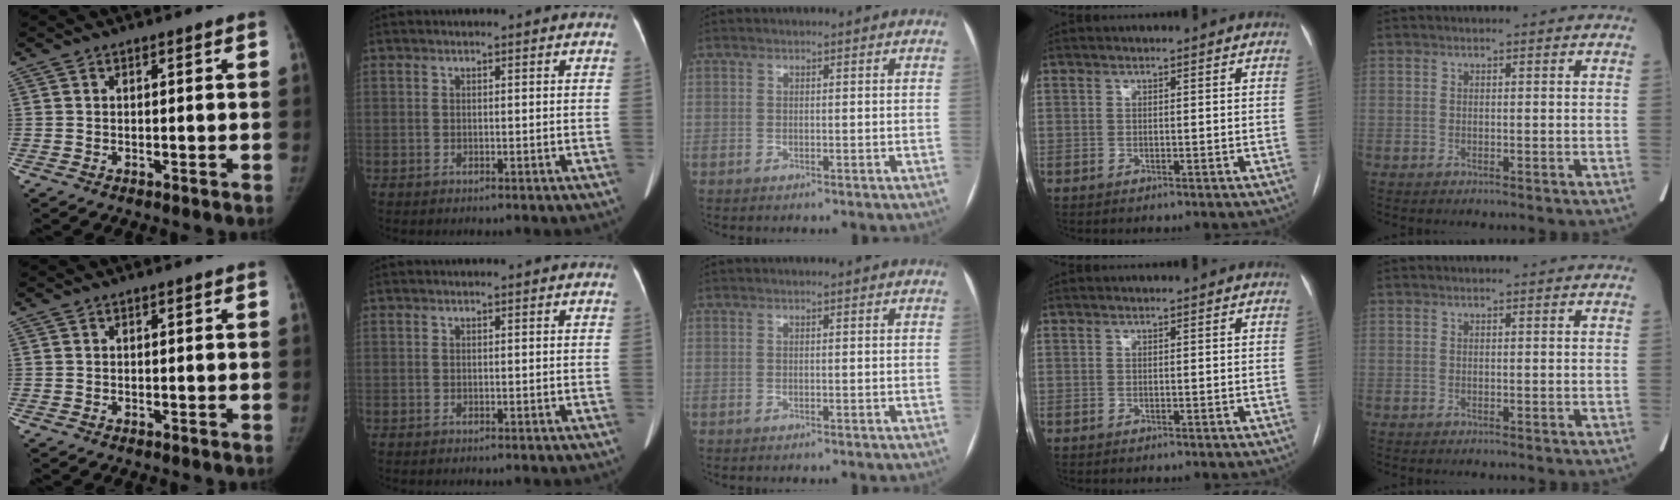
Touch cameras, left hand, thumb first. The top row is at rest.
{}